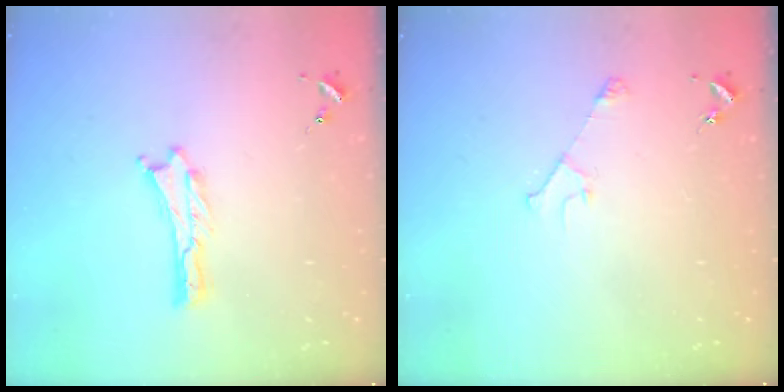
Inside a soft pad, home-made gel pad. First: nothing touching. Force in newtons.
{"total": 3.2, "press": 3.2, "slide": 0.3}